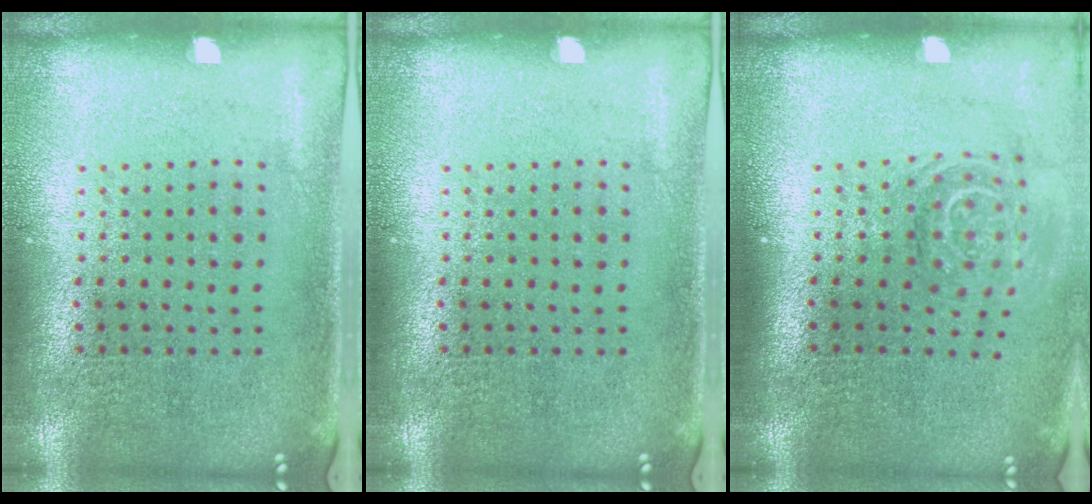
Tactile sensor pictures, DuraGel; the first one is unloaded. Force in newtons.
{"total": 0.0}
{"total": 1.6, "press": 1.1, "slide": 1.1}